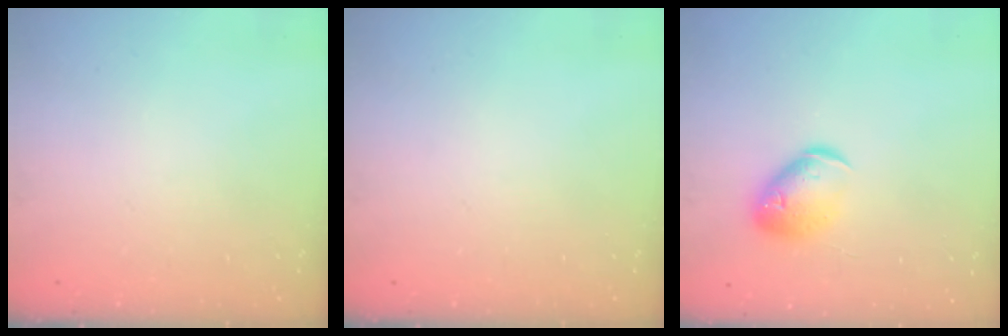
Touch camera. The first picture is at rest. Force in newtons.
{"total": 0.0}
{"total": 10.8, "press": 10.7, "slide": 1.4}